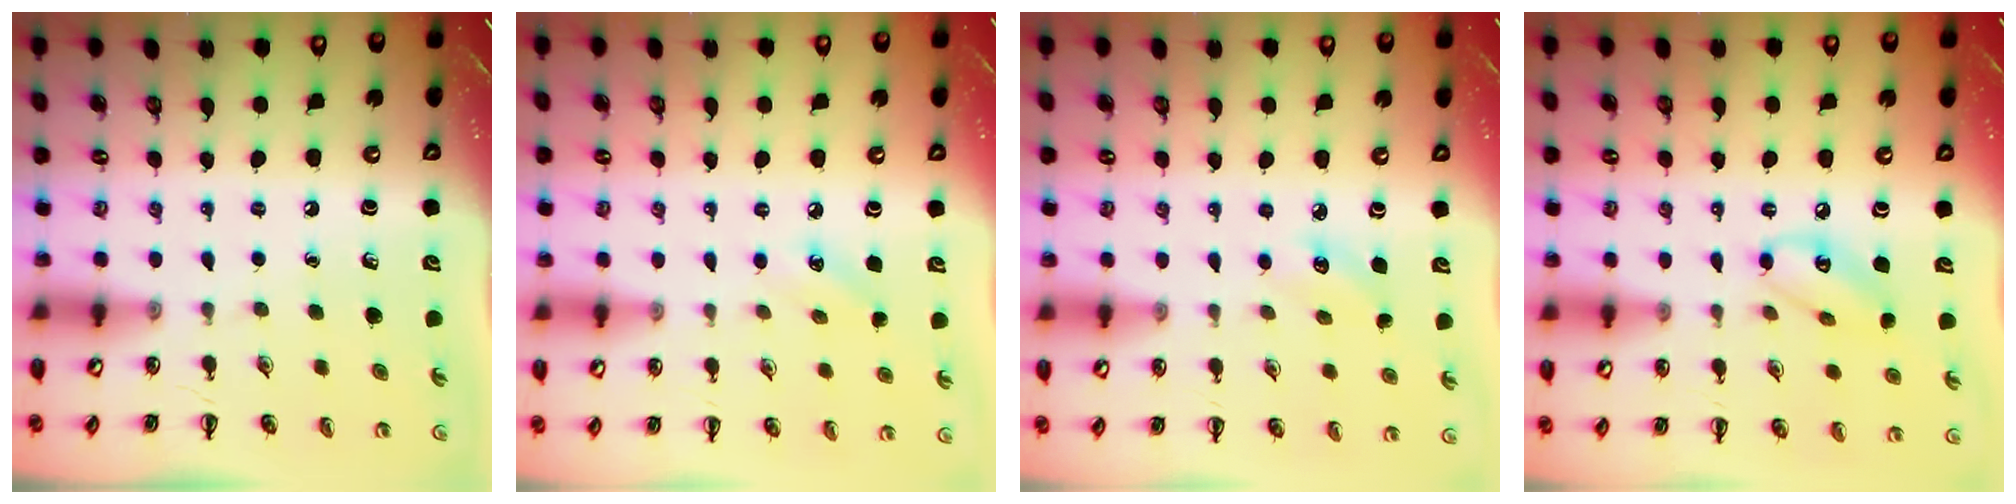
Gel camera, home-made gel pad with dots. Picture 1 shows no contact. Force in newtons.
{"total": 5.9, "press": 5.6, "slide": 1.7}
{"total": 3.2, "press": 3.1, "slide": 0.8}
{"total": 8.0, "press": 7.9, "slide": 0.8}